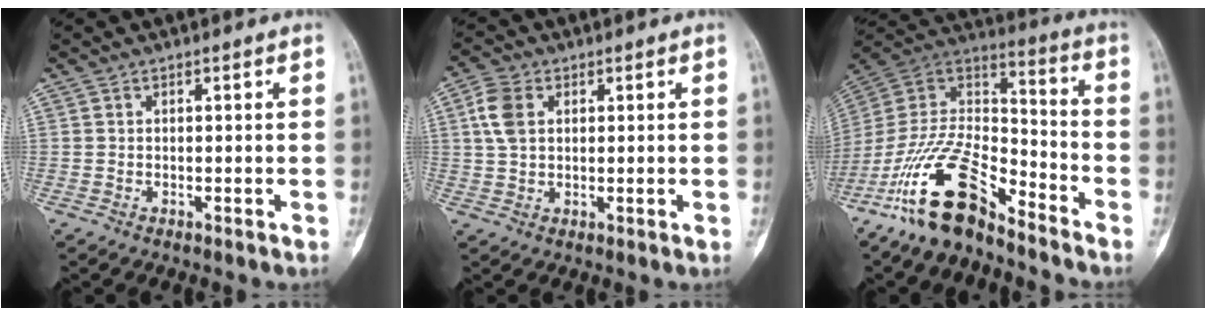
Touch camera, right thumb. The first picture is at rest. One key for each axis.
{"total": 5.8, "fx": 1.6, "fy": 3.9, "fz": 4.1, "tx": -0.085, "ty": 0.007, "tz": 0.030}
{"total": 17.1, "fx": -12.3, "fy": 6.2, "fz": 10.1, "tx": -0.176, "ty": 0.089, "tz": -0.237}